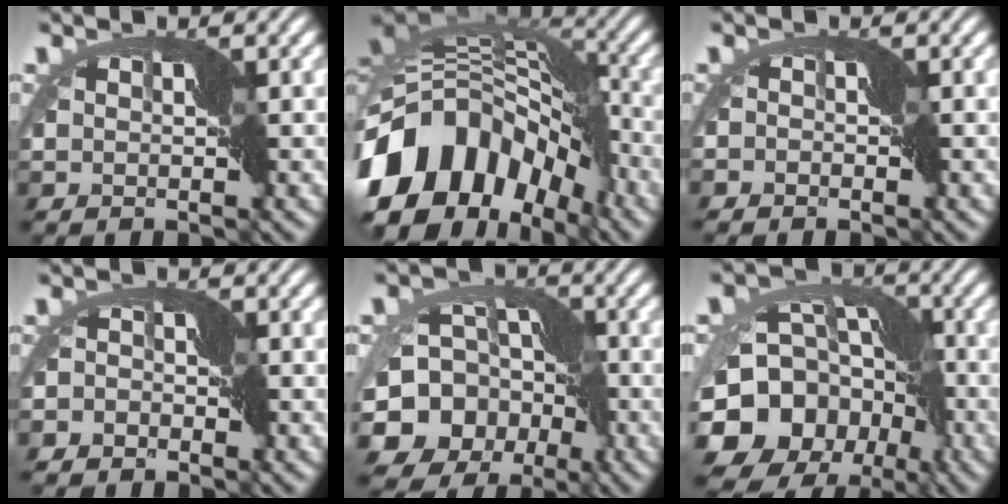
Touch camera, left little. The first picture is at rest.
{"total": 15.2, "force": [-6.4, 9.9, 9.6], "torque": [-0.212, 0.003, -0.122]}
{"total": 1.7, "force": [-1.5, 0.8, 0.1], "torque": [-0.006, 0.006, -0.027]}
{"total": 4.1, "force": [-3.5, 2.0, 0.4], "torque": [0.005, -0.003, -0.060]}
{"total": 12.6, "force": [-4.6, 10.4, 5.4], "torque": [-0.094, -0.021, -0.098]}
{"total": 14.6, "force": [-5.4, 11.7, 7.0], "torque": [-0.127, -0.004, -0.104]}